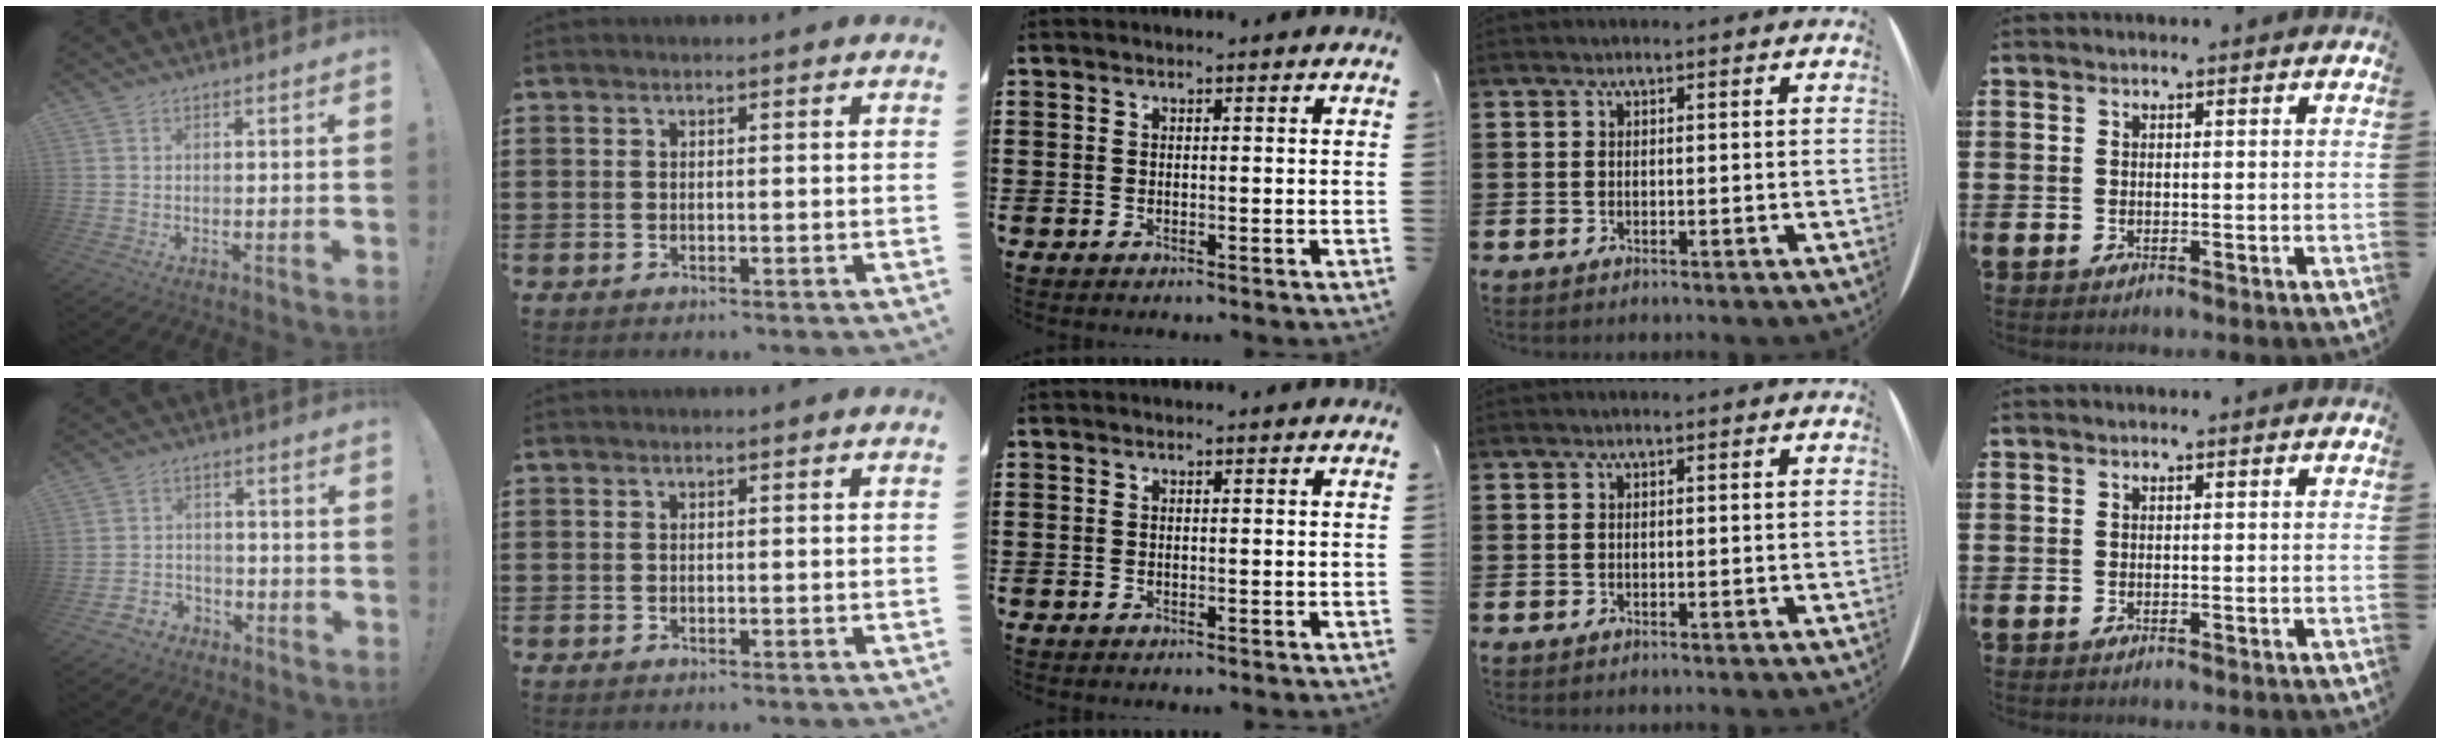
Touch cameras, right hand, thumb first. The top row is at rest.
{"thumb": {"total": 4.4, "force": [-3.0, 3.1, 1.0], "torque": [-0.020, 0.013, -0.055]}}